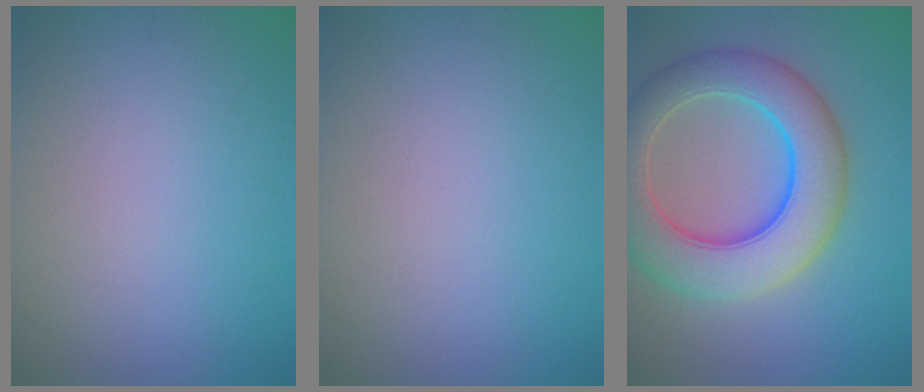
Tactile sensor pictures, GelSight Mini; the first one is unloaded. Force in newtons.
{"total": 0.0}
{"total": 9.5, "press": 9.5, "slide": 0.3}